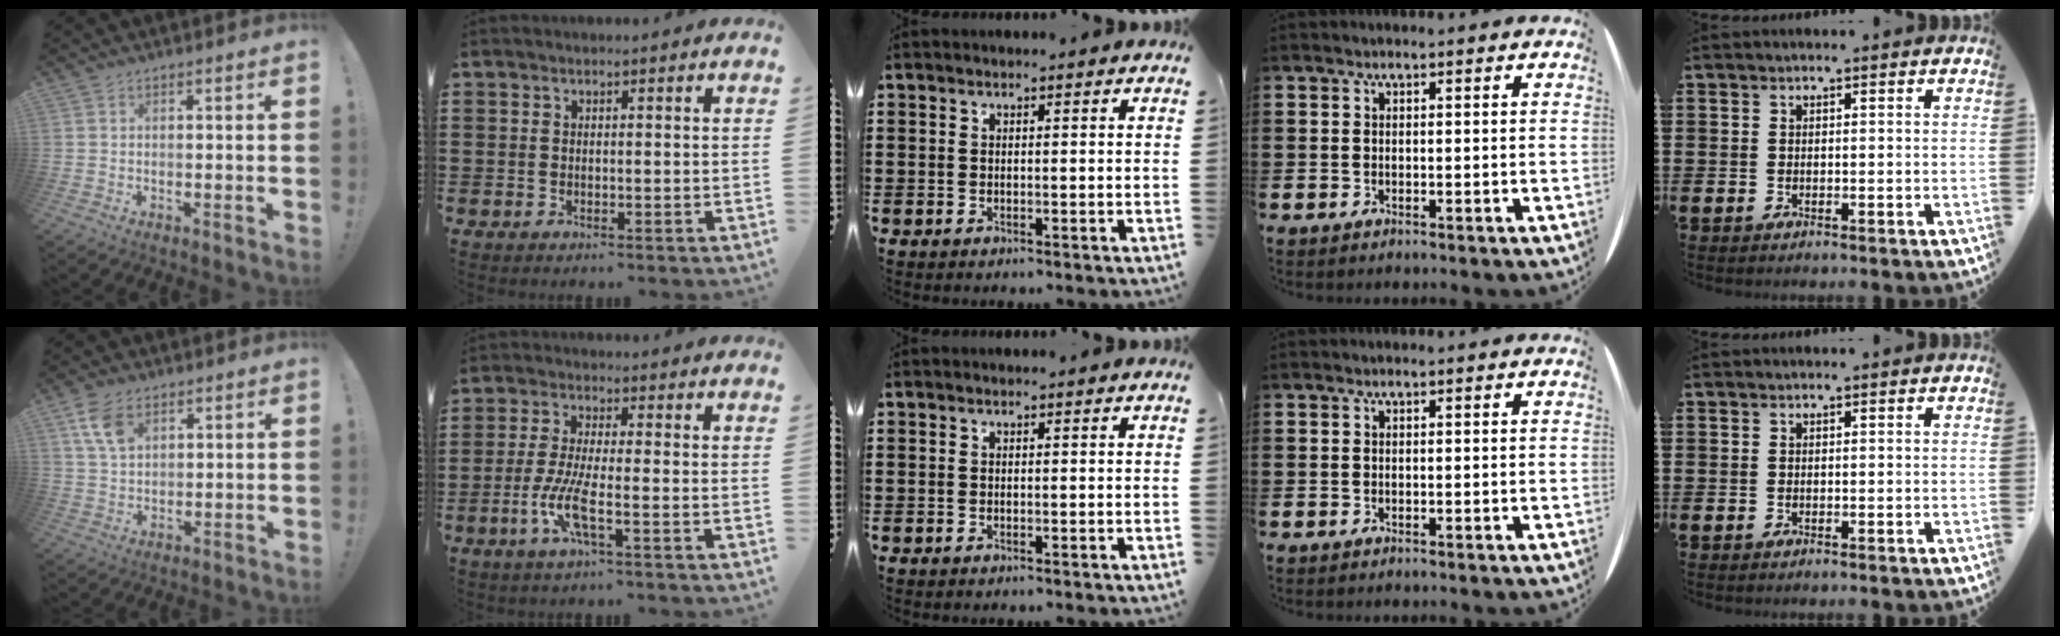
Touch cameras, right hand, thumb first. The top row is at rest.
{"thumb": {"total": 7.9, "force": [3.9, 4.6, 5.1], "torque": [-0.099, -0.010, 0.074]}, "index": {"total": 6.6, "force": [-2.4, 1.2, 6.0], "torque": [-0.136, -0.015, -0.050]}}